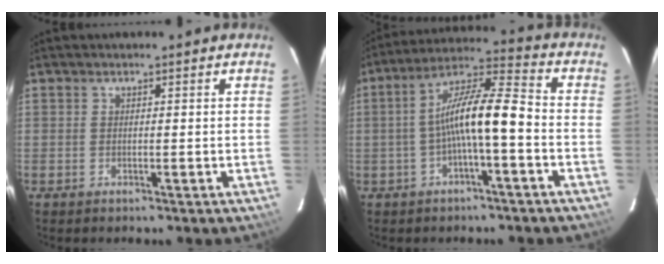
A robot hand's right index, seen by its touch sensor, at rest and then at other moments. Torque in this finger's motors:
{"motor_torque": [1.30, -0.80, 0.90, 0.21]}